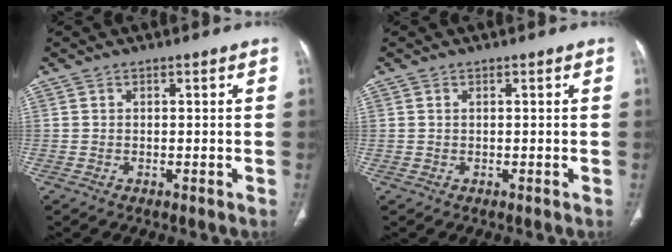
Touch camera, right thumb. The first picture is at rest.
{"total": 0.0}